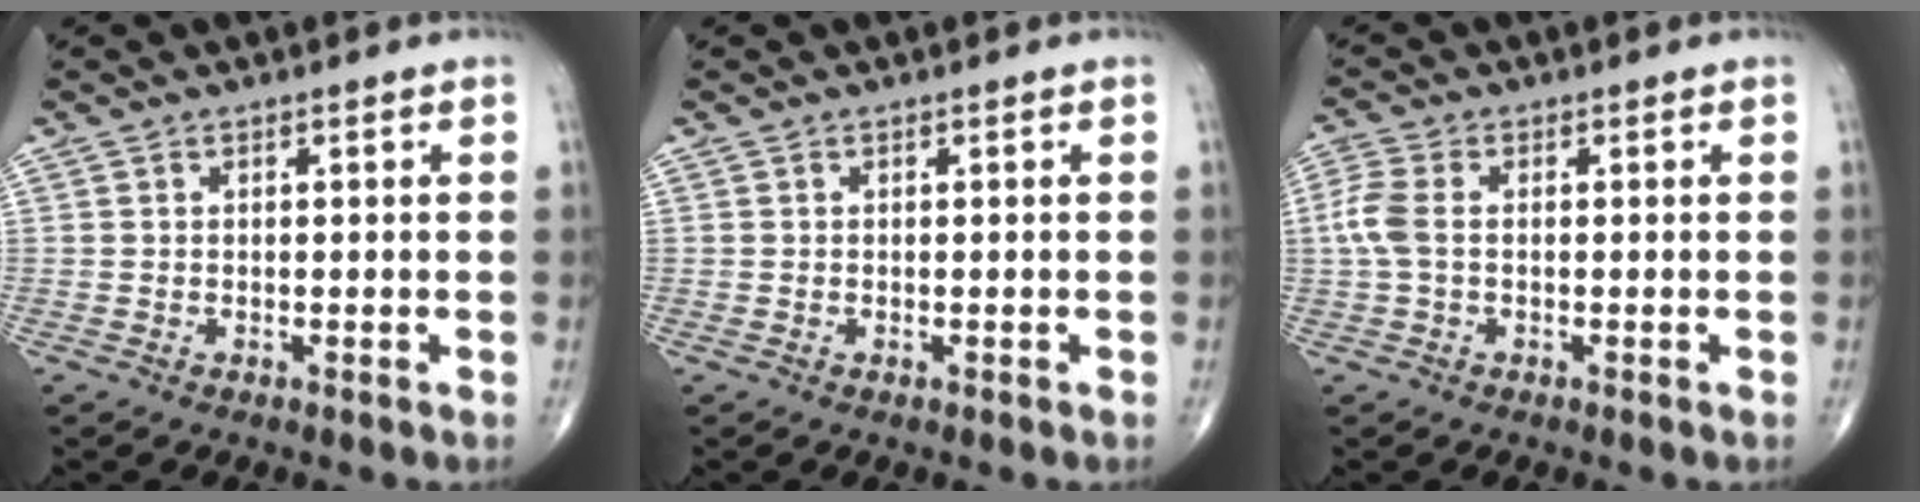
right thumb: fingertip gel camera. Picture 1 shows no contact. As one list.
[{"total": 0.0}, {"total": 4.8, "force": [0.0, 2.8, 3.9], "torque": [-0.113, 0.011, -0.006]}]